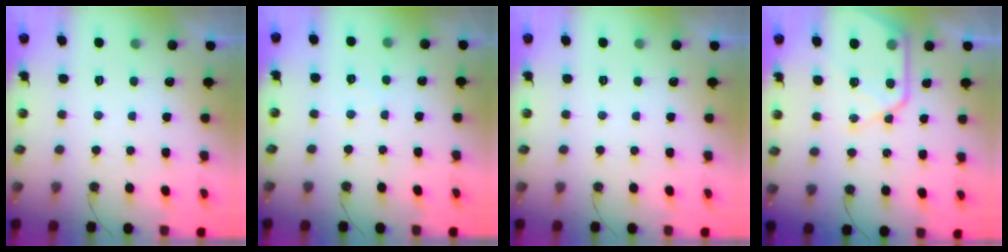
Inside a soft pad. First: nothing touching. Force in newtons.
{"total": 3.3, "press": 3.2, "slide": 0.5}
{"total": 0.0}
{"total": 14.2, "press": 14.1, "slide": 1.3}